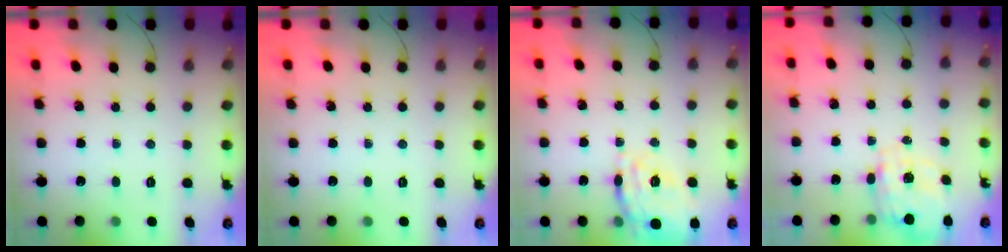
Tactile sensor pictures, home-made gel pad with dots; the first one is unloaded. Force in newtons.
{"total": 0.0}
{"total": 20.3, "press": 20.2, "slide": 1.8}
{"total": 2.7, "press": 2.5, "slide": 1.1}